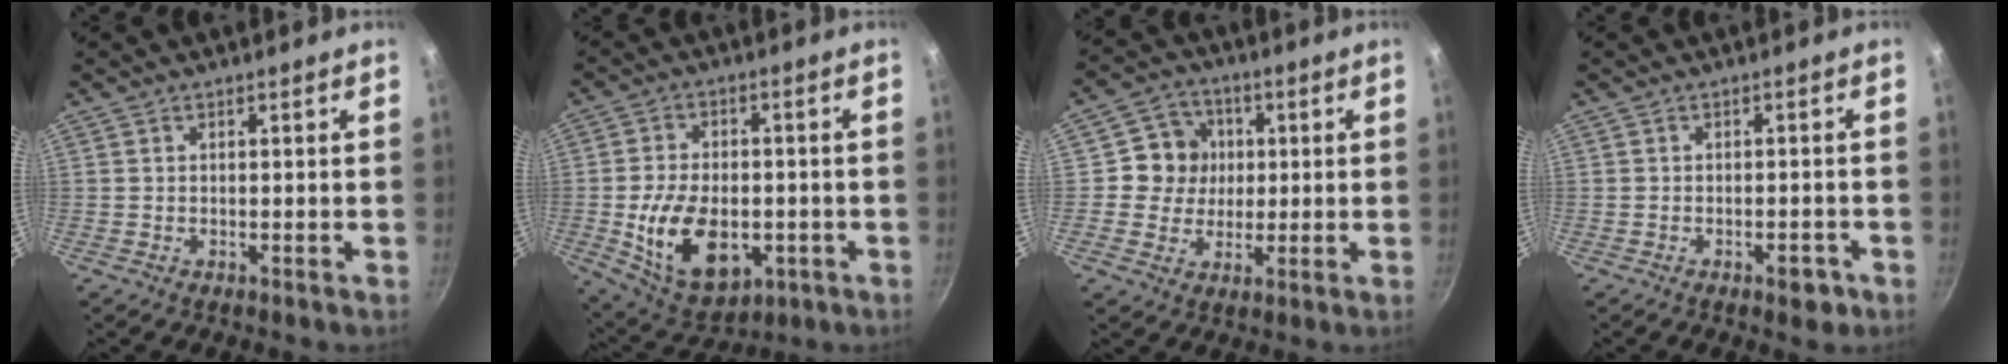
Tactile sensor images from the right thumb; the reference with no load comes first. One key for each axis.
{"total": 16.2, "fx": -3.4, "fy": 10.3, "fz": 12.0, "tx": -0.189, "ty": 0.003, "tz": -0.038}
{"total": 8.4, "fx": 1.1, "fy": 8.0, "fz": 2.4, "tx": 0.002, "ty": 0.008, "tz": 0.006}
{"total": 3.4, "fx": -1.8, "fy": 1.6, "fz": 2.4, "tx": -0.021, "ty": 0.016, "tz": -0.017}